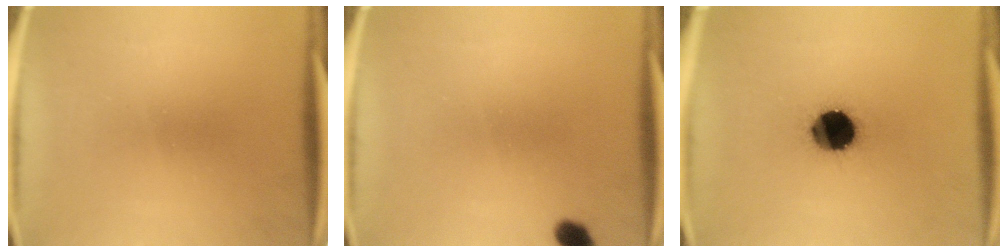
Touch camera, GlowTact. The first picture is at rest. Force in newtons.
{"total": 2.7}
{"total": 14.1}